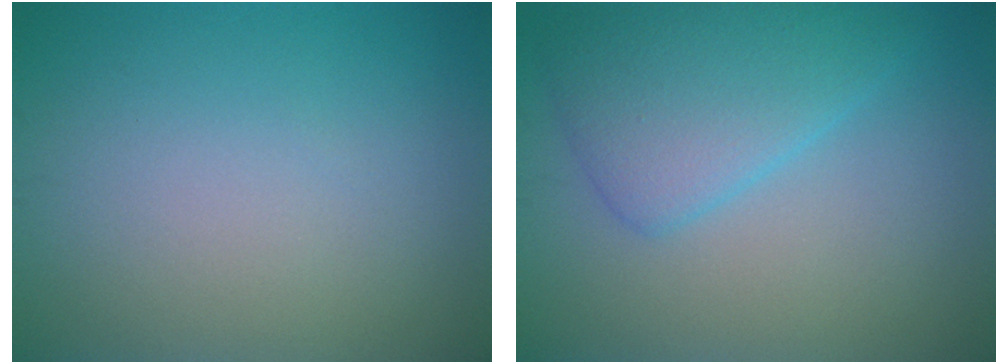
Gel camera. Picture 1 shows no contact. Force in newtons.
{"total": 4.7, "press": 4.7, "slide": 0.3}